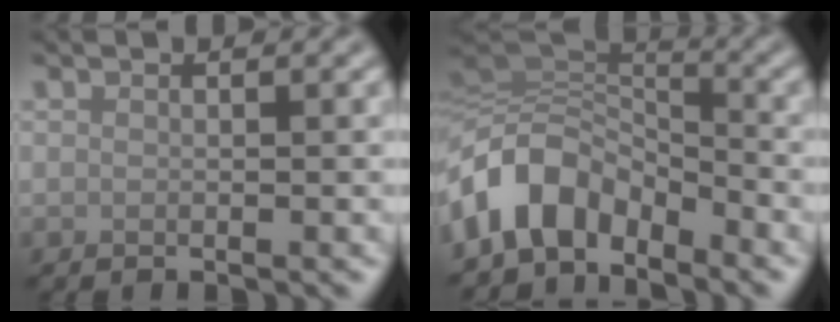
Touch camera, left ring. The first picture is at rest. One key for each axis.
{"total": 7.1, "fx": -4.2, "fy": 4.2, "fz": 3.9, "tx": -0.067, "ty": 0.010, "tz": -0.088}